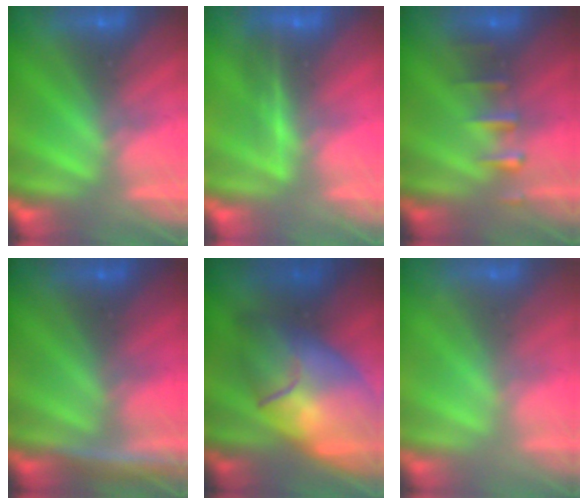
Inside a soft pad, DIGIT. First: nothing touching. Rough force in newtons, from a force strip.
{"total": 1.7}
{"total": 2.4}
{"total": 1.3}
{"total": 8.1}
{"total": 2.2}